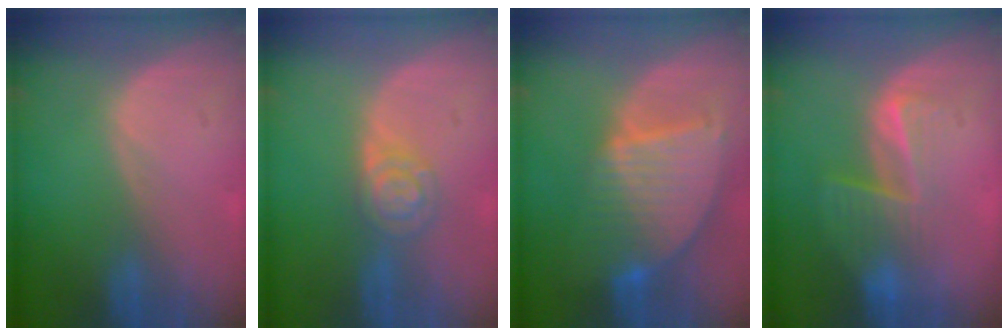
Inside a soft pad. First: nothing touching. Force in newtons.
{"total": 4.5, "press": 4.5, "slide": 0.1}
{"total": 9.3, "press": 8.0, "slide": 4.7}
{"total": 6.9, "press": 6.0, "slide": 3.5}